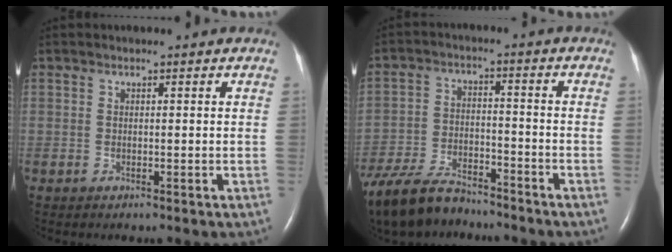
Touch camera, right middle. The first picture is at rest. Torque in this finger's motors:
{"motor_torque": [0.28, -0.83, 0.36, 0.11]}